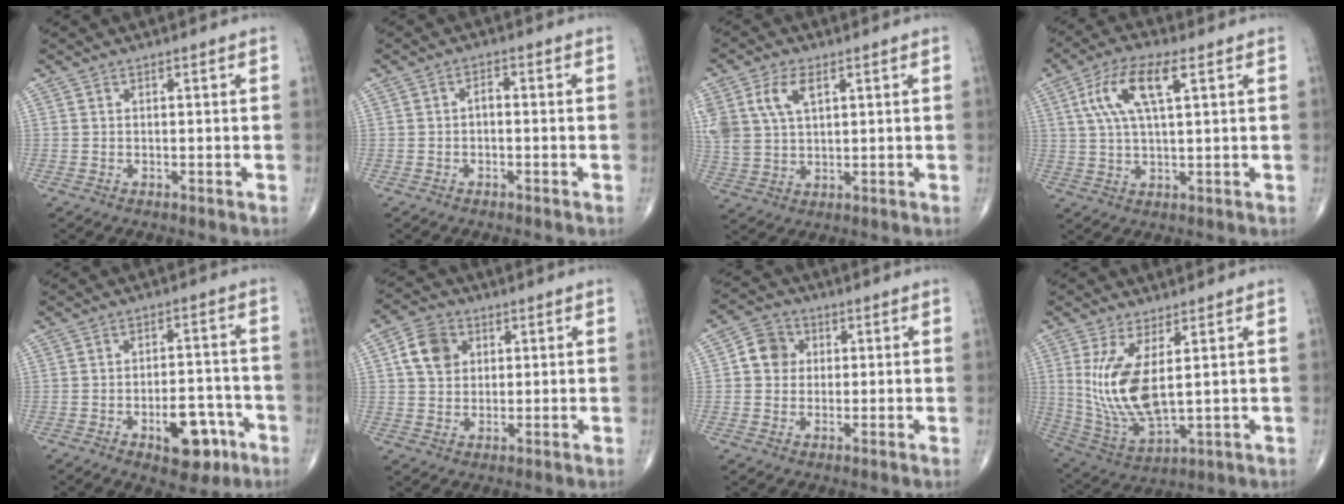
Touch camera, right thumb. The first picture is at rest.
{"total": 1.7, "force": [-0.4, 1.0, 1.3], "torque": [-0.015, 0.010, -0.011]}
{"total": 9.6, "force": [3.9, 5.5, 6.9], "torque": [-0.149, -0.001, 0.082]}
{"total": 10.4, "force": [3.6, 3.5, 9.2], "torque": [-0.193, 0.010, 0.068]}
{"total": 9.9, "force": [-4.5, 5.1, 7.2], "torque": [-0.076, 0.030, -0.058]}
{"total": 7.6, "force": [2.2, 6.0, 4.1], "torque": [-0.055, 0.001, 0.034]}
{"total": 6.1, "force": [0.9, 5.5, 2.6], "torque": [-0.024, 0.008, 0.005]}
{"total": 12.9, "force": [2.6, 5.0, 11.7], "torque": [-0.245, -0.029, 0.070]}